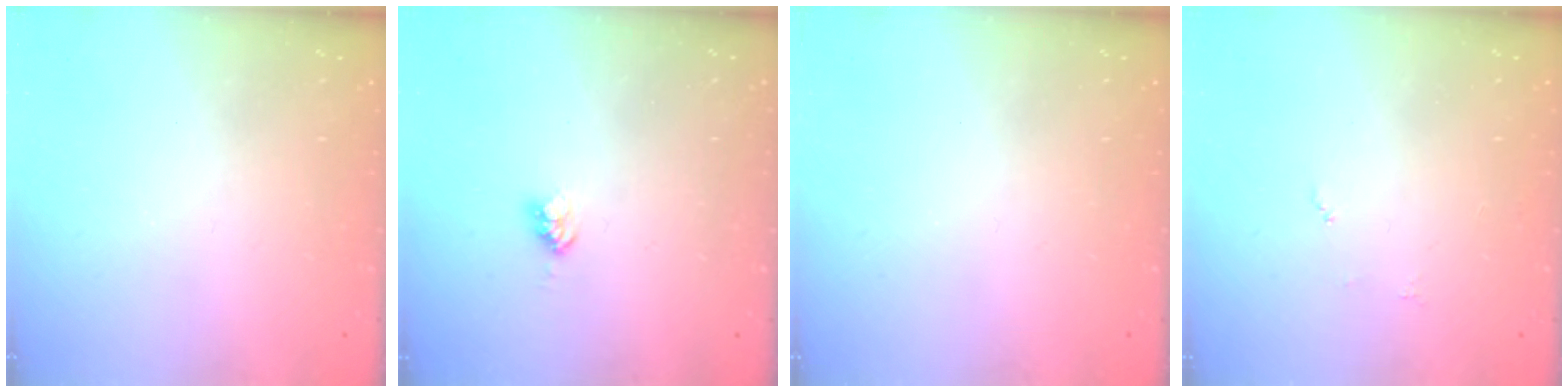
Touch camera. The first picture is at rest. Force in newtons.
{"total": 3.8, "press": 3.8, "slide": 0.3}
{"total": 0.0}
{"total": 3.4, "press": 3.4, "slide": 0.4}